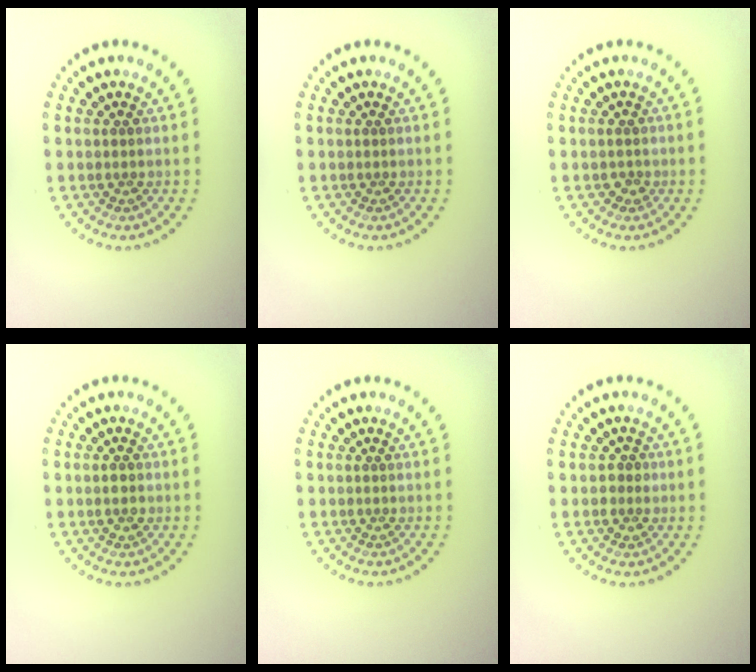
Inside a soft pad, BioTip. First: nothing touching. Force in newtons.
{"total": 0.0}
{"total": 0.9, "press": 0.8, "slide": 0.3}
{"total": 1.7, "press": 1.7, "slide": 0.1}
{"total": 0.0}
{"total": 1.4, "press": 1.2, "slide": 0.6}